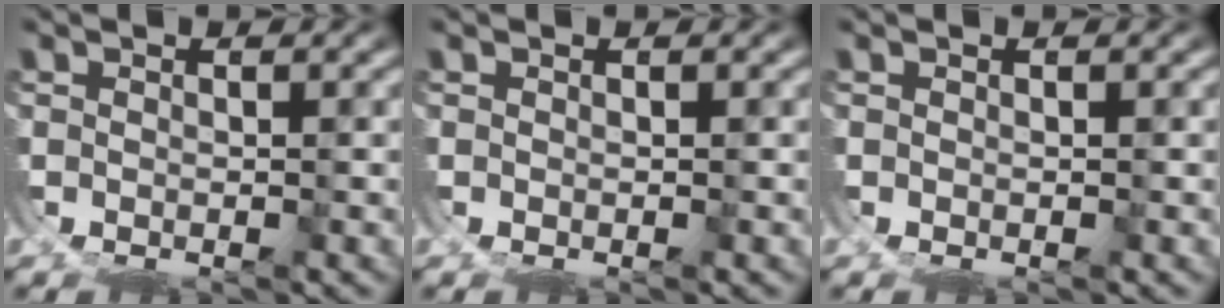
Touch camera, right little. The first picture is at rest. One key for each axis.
{"total": 0.0}
{"total": 0.0}